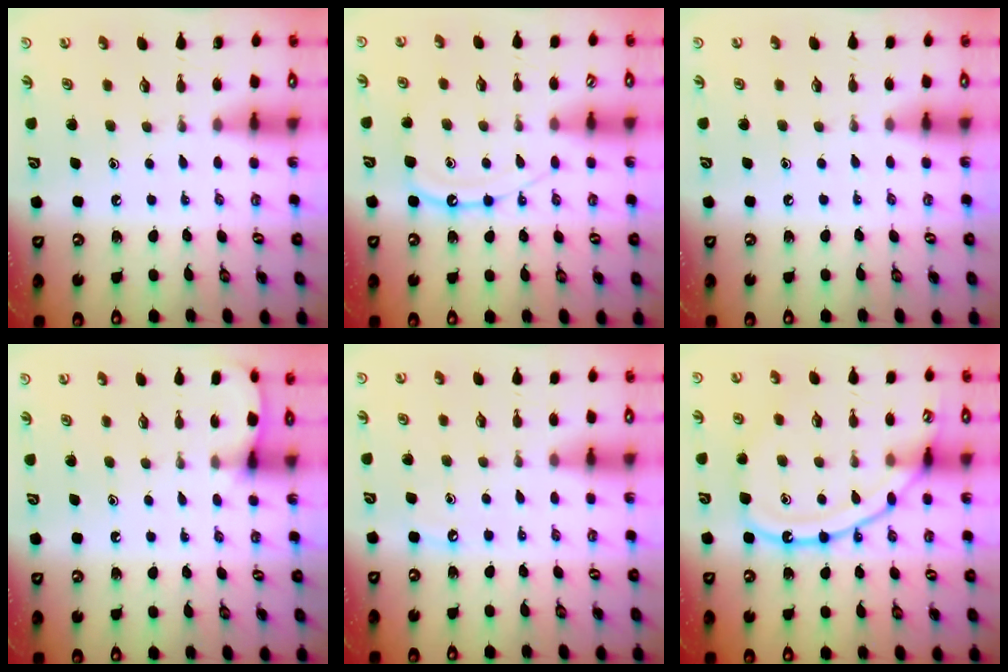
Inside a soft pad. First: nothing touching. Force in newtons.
{"total": 10.9, "press": 10.9, "slide": 1.0}
{"total": 3.3, "press": 3.2, "slide": 0.6}
{"total": 3.6, "press": 3.6, "slide": 0.4}
{"total": 3.3, "press": 3.3, "slide": 0.5}
{"total": 14.3, "press": 14.3, "slide": 1.3}